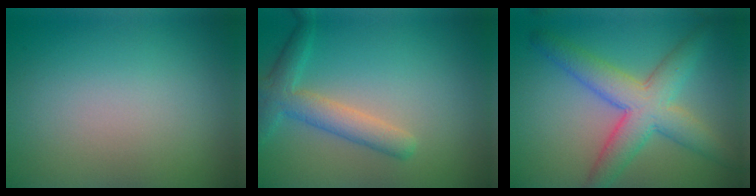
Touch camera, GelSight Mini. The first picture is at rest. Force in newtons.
{"total": 3.6, "press": 3.6, "slide": 0.2}
{"total": 6.4, "press": 6.4, "slide": 0.2}